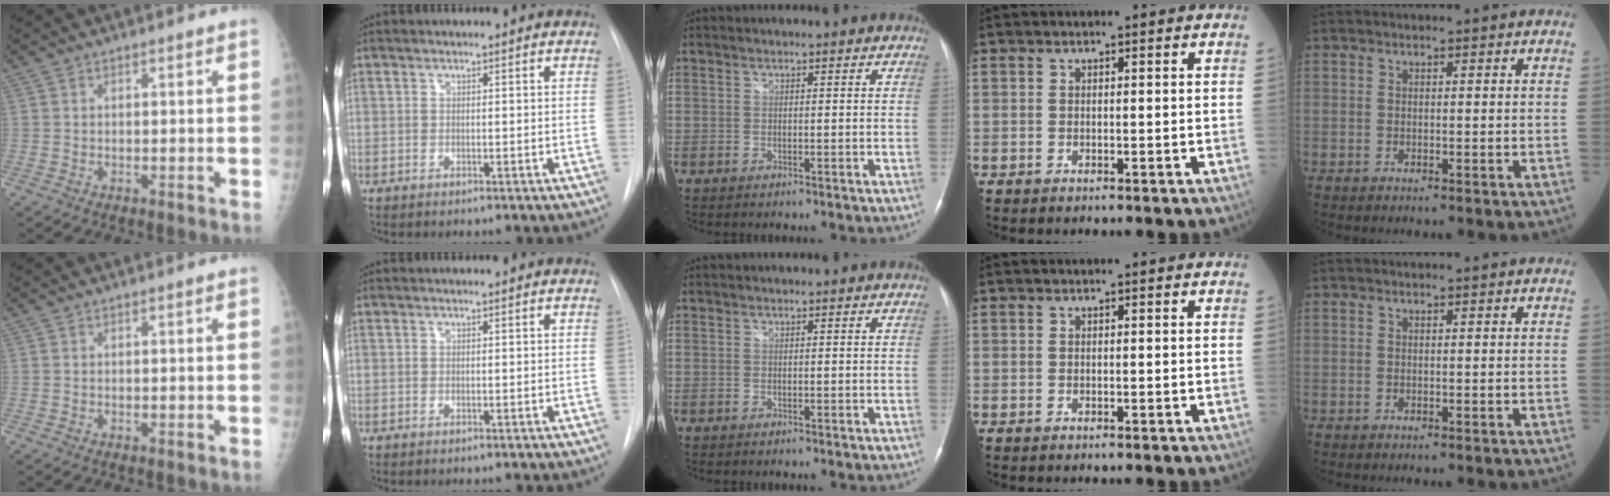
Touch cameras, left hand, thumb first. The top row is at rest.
{}